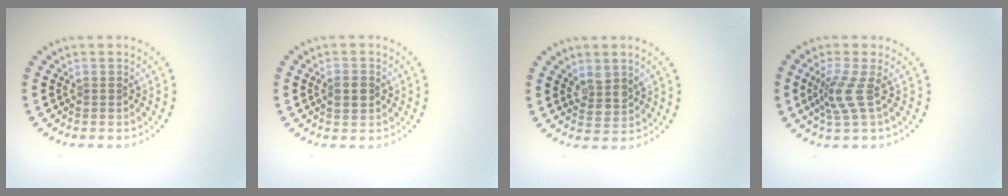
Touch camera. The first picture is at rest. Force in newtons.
{"total": 2.2, "press": 2.2, "slide": 0.1}
{"total": 2.3, "press": 2.0, "slide": 1.1}
{"total": 2.7, "press": 1.9, "slide": 2.0}